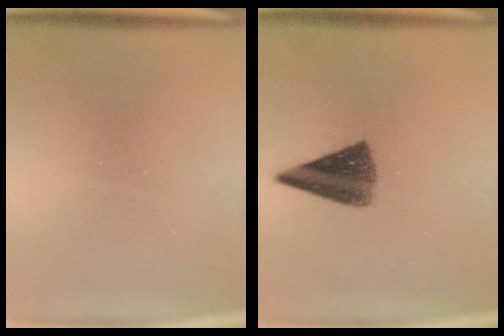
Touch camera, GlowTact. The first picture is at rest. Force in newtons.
{"total": 8.0}